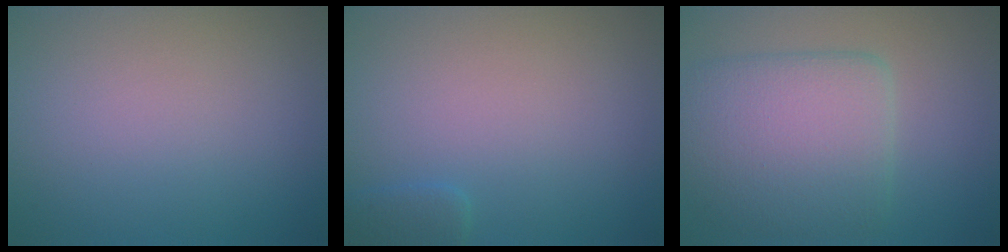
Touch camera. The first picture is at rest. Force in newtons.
{"total": 1.2, "press": 1.2, "slide": 0.1}
{"total": 6.6, "press": 6.6, "slide": 0.3}